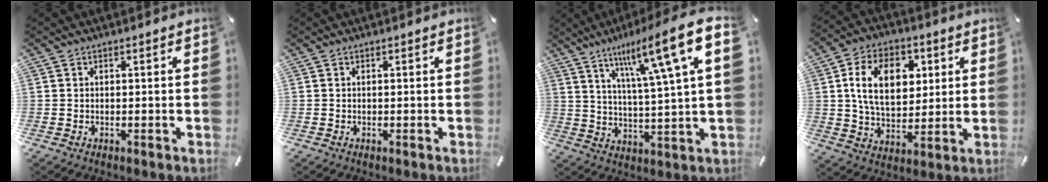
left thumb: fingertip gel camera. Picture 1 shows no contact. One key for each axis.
{"total": 0.0}
{"total": 15.7, "fx": 8.6, "fy": 2.4, "fz": 12.9, "tx": -0.214, "ty": -0.035, "tz": 0.127}
{"total": 14.4, "fx": 3.8, "fy": 9.9, "fz": 9.8, "tx": -0.175, "ty": 0.008, "tz": 0.066}